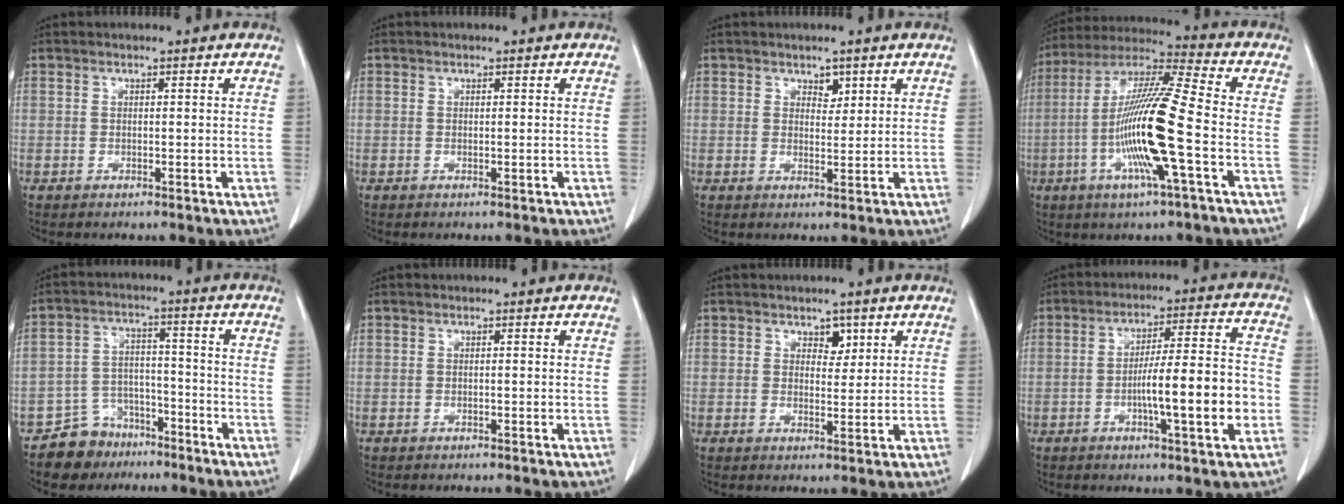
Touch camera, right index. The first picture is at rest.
{"total": 0.0}
{"total": 2.1, "force": [1.4, 1.2, 1.1], "torque": [-0.012, -0.006, 0.024]}
{"total": 16.3, "force": [-3.8, 0.0, 15.9], "torque": [-0.313, -0.006, -0.083]}
{"total": 7.1, "force": [-5.2, 4.8, 0.3], "torque": [0.003, 0.019, -0.087]}
{"total": 0.0}
{"total": 2.6, "force": [1.5, 1.5, 1.4], "torque": [-0.015, -0.003, 0.025]}
{"total": 12.5, "force": [-3.1, 0.6, 12.0], "torque": [-0.191, 0.007, -0.051]}